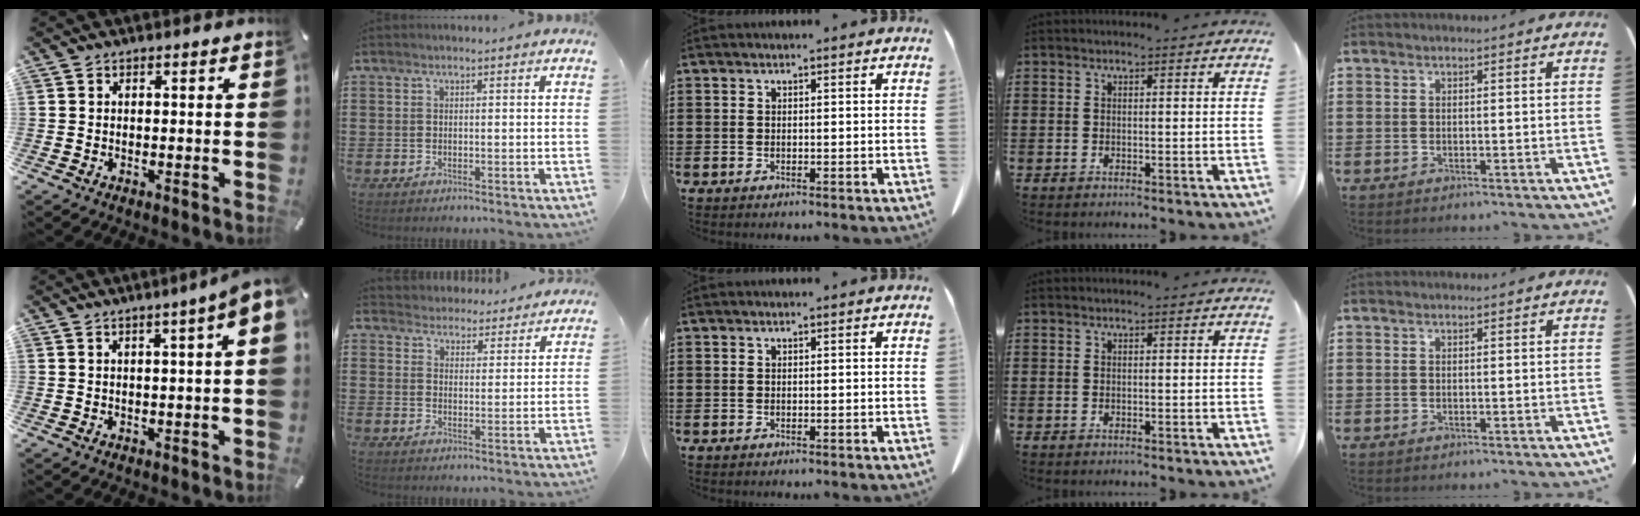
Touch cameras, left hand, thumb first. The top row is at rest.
{"thumb": {"total": 5.3, "force": [1.8, 0.2, 5.0], "torque": [-0.083, -0.012, 0.030]}, "index": {"total": 4.1, "force": [4.0, 0.6, -0.4], "torque": [-0.014, -0.027, 0.071]}}